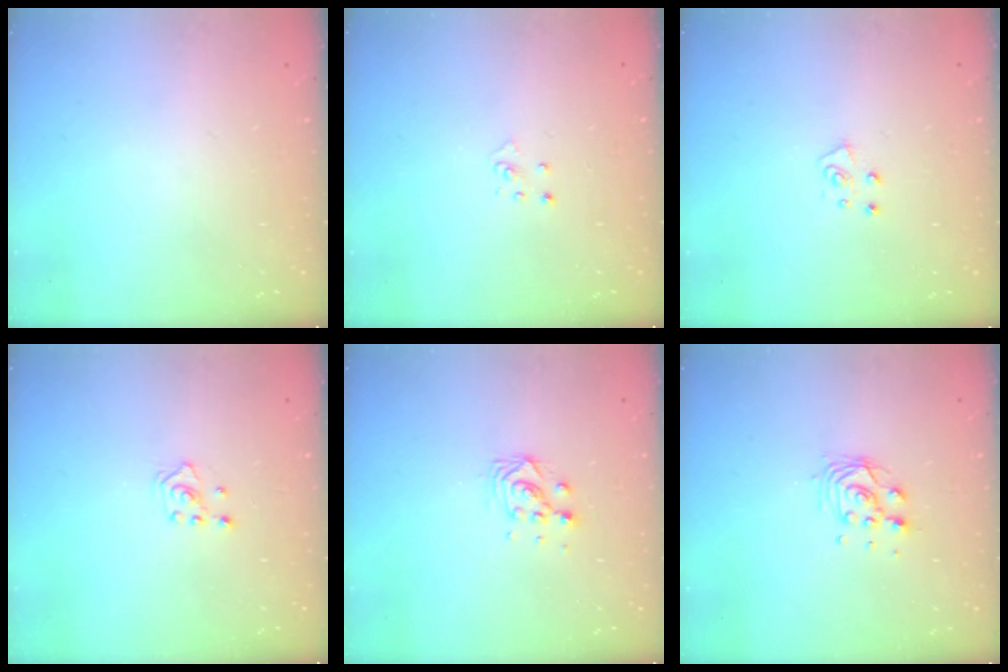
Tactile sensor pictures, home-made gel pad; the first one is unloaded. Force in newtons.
{"total": 2.8, "press": 2.8, "slide": 0.3}
{"total": 6.4, "press": 6.4, "slide": 0.6}
{"total": 2.0, "press": 1.8, "slide": 0.9}
{"total": 5.3, "press": 5.2, "slide": 0.2}
{"total": 7.4, "press": 7.4, "slide": 0.8}